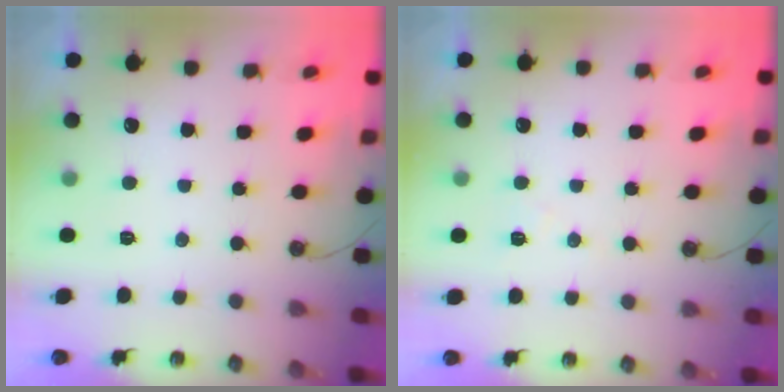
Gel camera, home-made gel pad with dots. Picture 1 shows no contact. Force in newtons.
{"total": 6.6, "press": 6.5, "slide": 0.8}